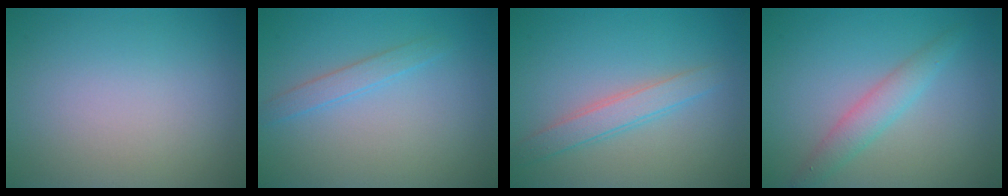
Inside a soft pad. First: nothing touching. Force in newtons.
{"total": 1.5, "press": 1.5, "slide": 0.1}
{"total": 2.4, "press": 2.4, "slide": 0.0}
{"total": 2.4, "press": 2.4, "slide": 0.1}